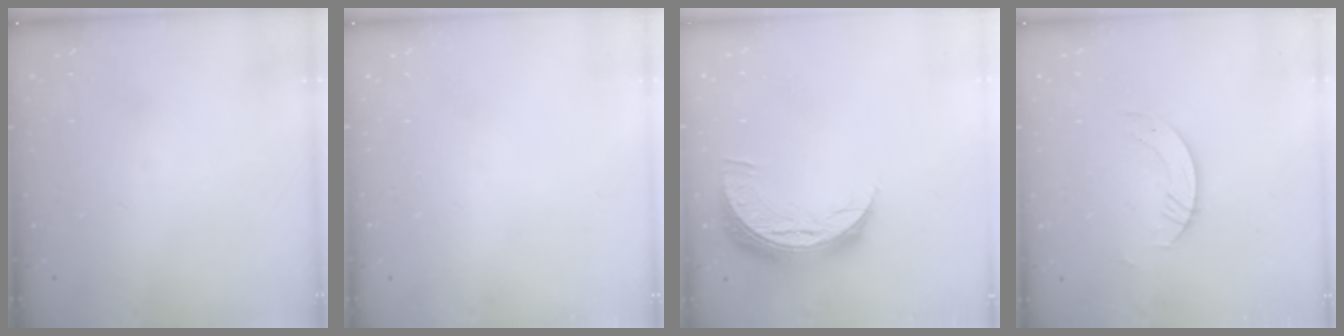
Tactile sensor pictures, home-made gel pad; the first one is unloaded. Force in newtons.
{"total": 0.0}
{"total": 10.1, "press": 10.1, "slide": 0.7}
{"total": 3.2, "press": 3.1, "slide": 0.3}